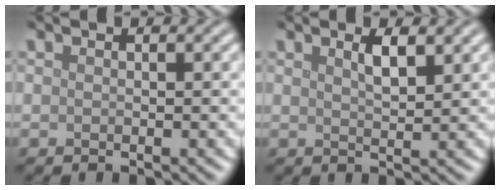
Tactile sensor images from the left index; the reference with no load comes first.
{"total": 2.0, "force": [1.2, 0.4, 1.5], "torque": [-0.025, 0.003, 0.021]}